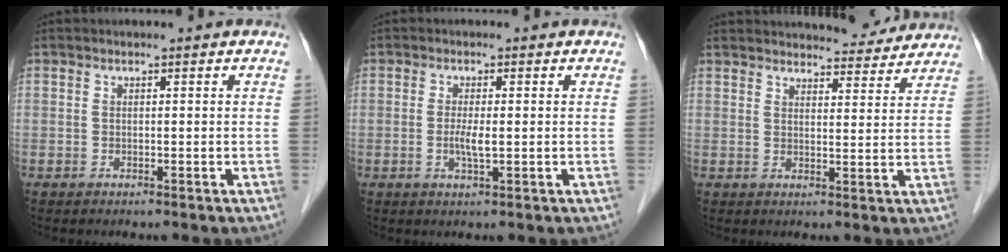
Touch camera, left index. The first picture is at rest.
{"total": 2.5, "force": [-0.3, 0.4, 2.5], "torque": [-0.054, -0.004, -0.005]}
{"total": 9.9, "force": [9.5, 2.1, 1.9], "torque": [-0.012, 0.001, 0.109]}